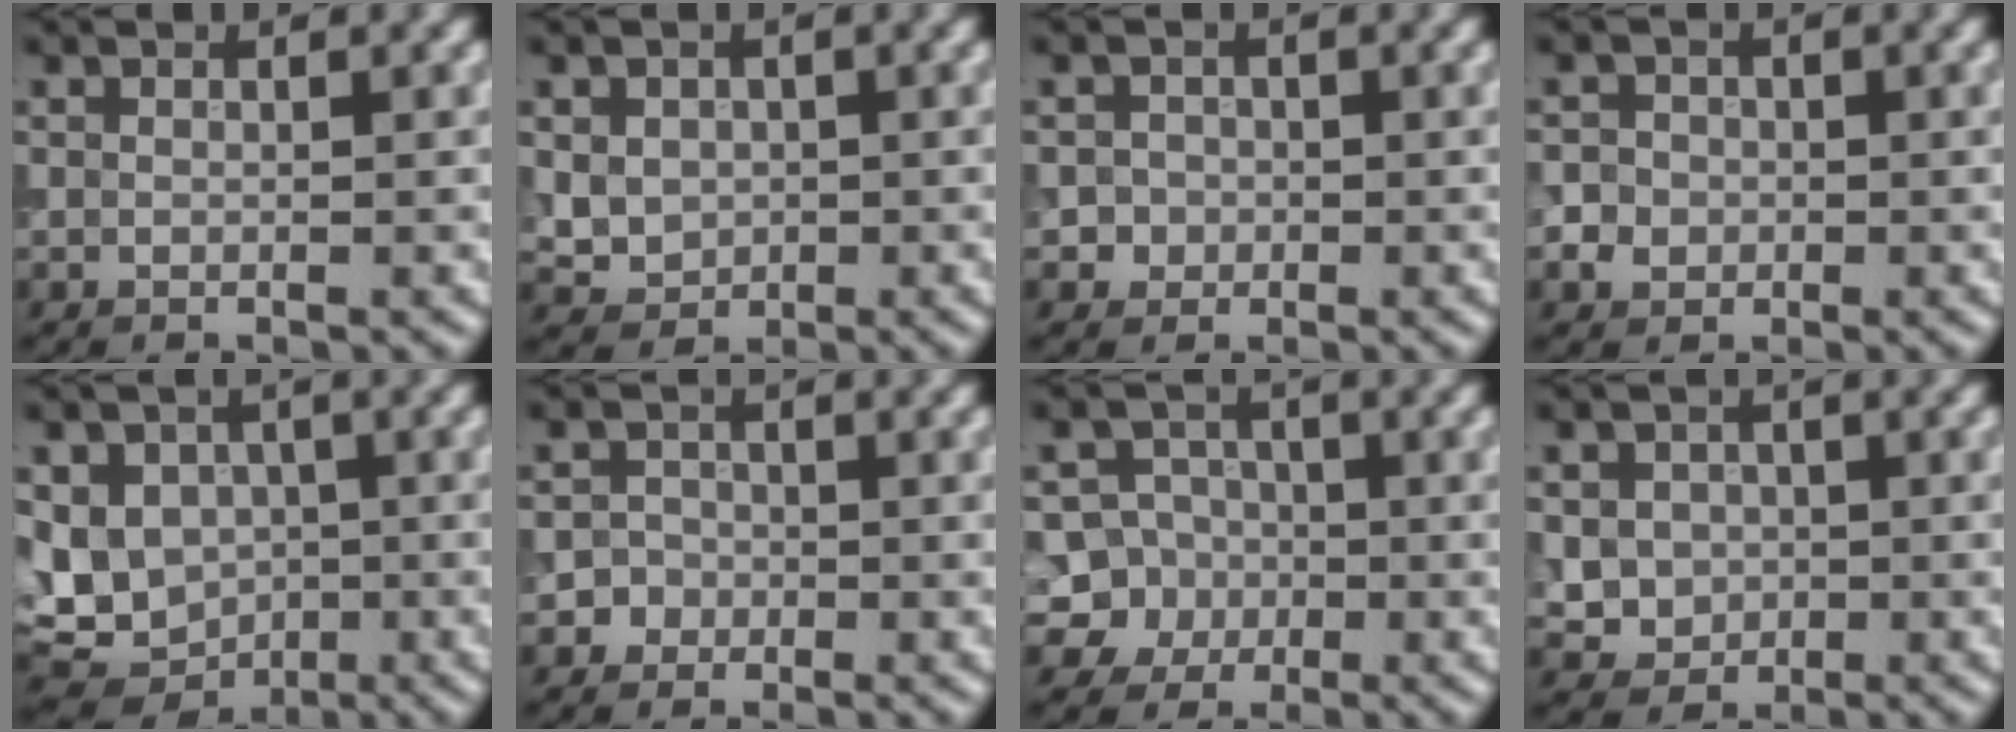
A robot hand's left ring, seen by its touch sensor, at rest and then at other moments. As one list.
[{"total": 3.1, "force": [0.3, 2.7, 1.4], "torque": [-0.026, 0.003, 0.005]}, {"total": 1.5, "force": [-0.2, 1.4, 0.2], "torque": [0.022, -0.001, -0.007]}, {"total": 2.8, "force": [-0.5, 2.6, 0.8], "torque": [0.002, 0.012, -0.023]}, {"total": 8.1, "force": [-0.1, 7.0, 4.0], "torque": [-0.061, -0.004, -0.017]}, {"total": 1.8, "force": [-0.6, 1.7, 0.1], "torque": [0.028, 0.006, -0.015]}, {"total": 6.8, "force": [-1.7, 6.5, 1.2], "torque": [-0.004, 0.015, -0.056]}, {"total": 3.2, "force": [0.2, 3.0, 1.2], "torque": [-0.015, -0.001, 0.000]}]